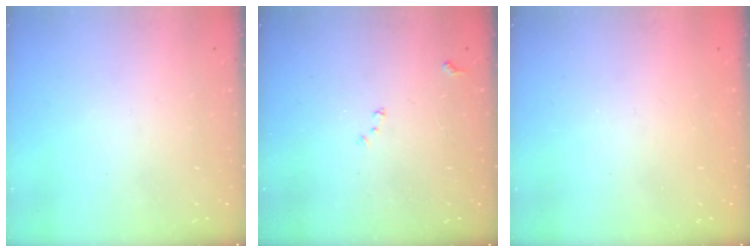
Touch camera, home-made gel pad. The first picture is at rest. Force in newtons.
{"total": 7.5, "press": 7.5, "slide": 0.7}
{"total": 1.5, "press": 1.3, "slide": 0.9}